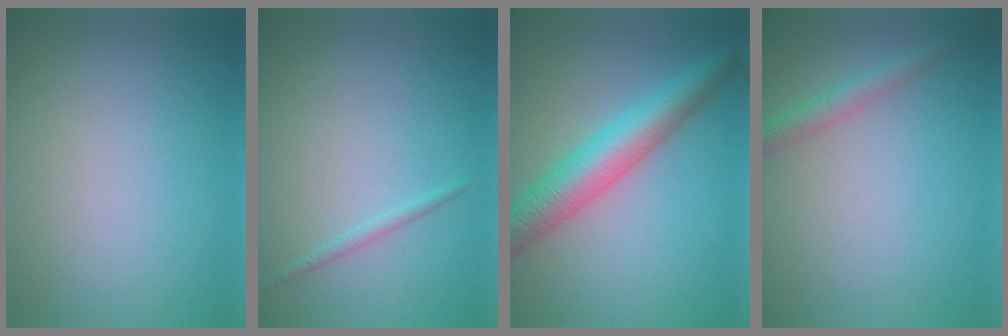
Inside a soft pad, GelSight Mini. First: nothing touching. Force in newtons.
{"total": 0.9, "press": 0.9, "slide": 0.1}
{"total": 6.3, "press": 6.3, "slide": 0.1}
{"total": 2.1, "press": 2.1, "slide": 0.1}